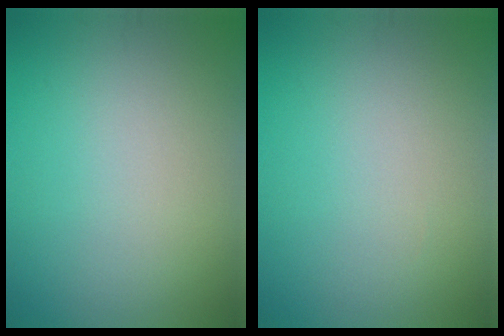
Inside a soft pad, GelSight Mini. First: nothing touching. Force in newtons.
{"total": 0.0}